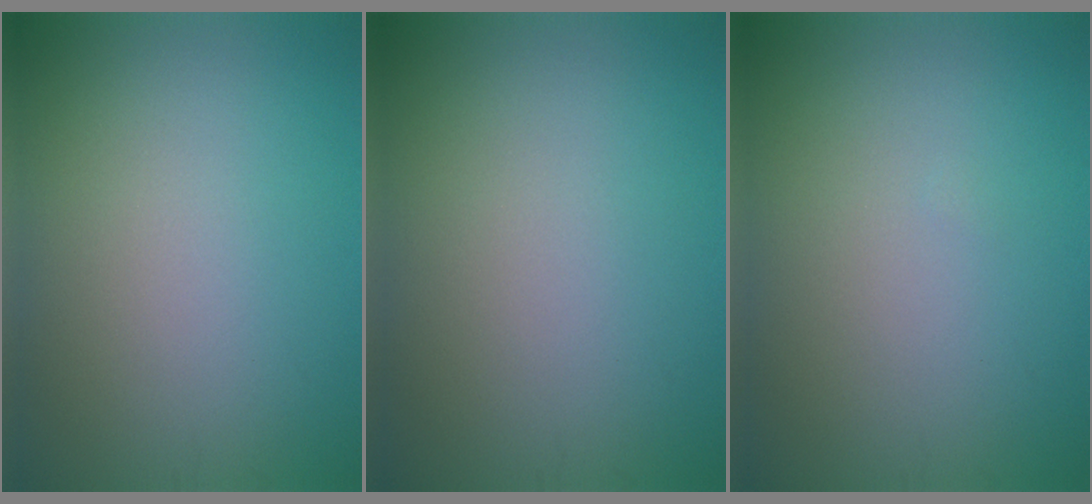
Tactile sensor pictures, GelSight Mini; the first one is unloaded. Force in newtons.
{"total": 0.0}
{"total": 0.0}